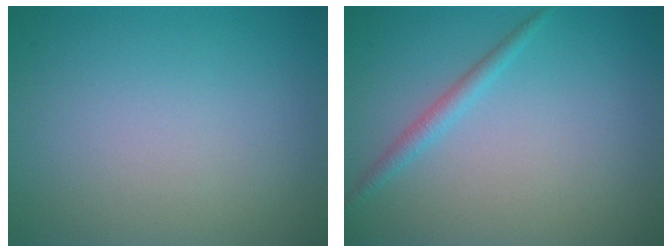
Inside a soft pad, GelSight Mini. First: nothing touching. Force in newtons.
{"total": 1.4, "press": 1.4, "slide": 0.0}